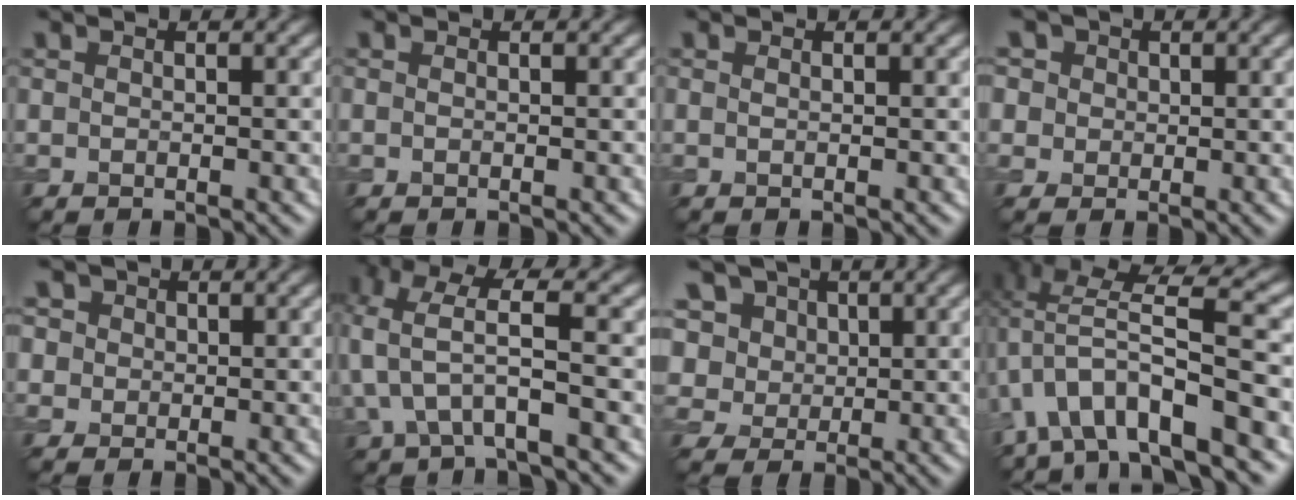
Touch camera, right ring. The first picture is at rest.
{"total": 0.0}
{"total": 0.5, "force": [0.2, 0.2, 0.4], "torque": [-0.007, -0.003, -0.002]}
{"total": 6.4, "force": [3.1, 4.9, 2.6], "torque": [-0.056, 0.021, 0.029]}
{"total": 5.7, "force": [2.7, 4.5, 2.3], "torque": [-0.051, 0.019, 0.023]}
{"total": 5.8, "force": [0.0, 2.1, 5.4], "torque": [-0.122, 0.006, -0.006]}
{"total": 10.7, "force": [5.2, 7.7, 5.2], "torque": [-0.109, 0.032, 0.069]}
{"total": 9.1, "force": [-1.3, 3.0, 8.5], "torque": [-0.152, 0.012, -0.032]}